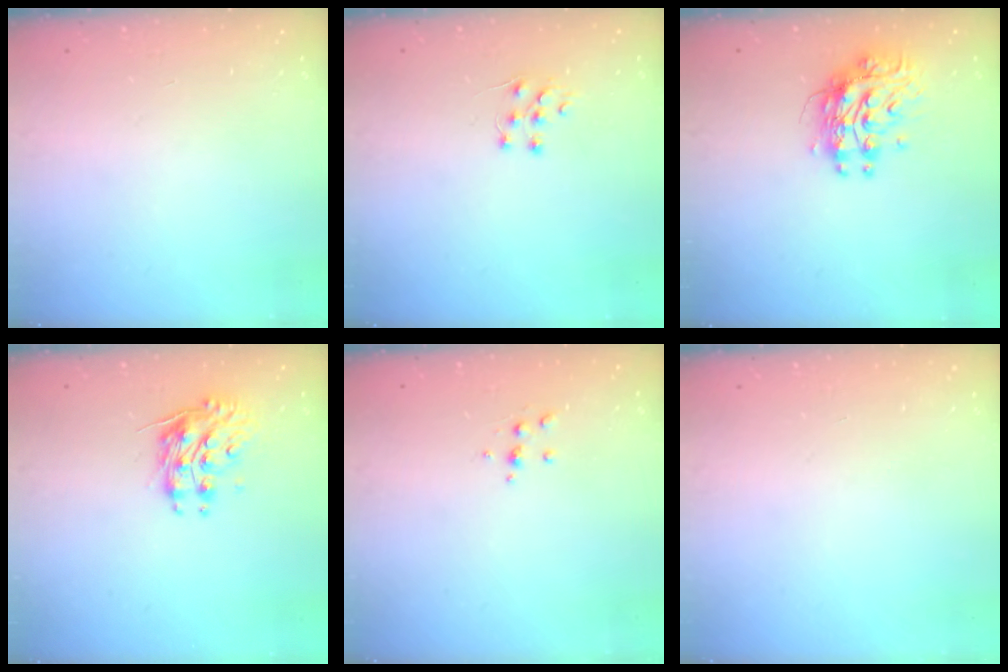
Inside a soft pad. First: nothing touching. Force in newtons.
{"total": 4.7, "press": 4.7, "slide": 0.3}
{"total": 9.7, "press": 9.6, "slide": 0.9}
{"total": 8.9, "press": 8.9, "slide": 0.3}
{"total": 4.9, "press": 4.8, "slide": 1.1}
{"total": 0.0}